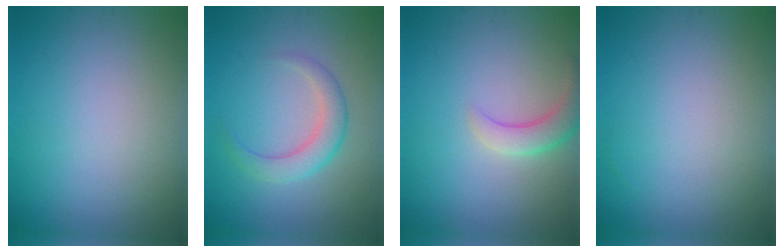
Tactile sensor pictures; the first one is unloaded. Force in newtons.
{"total": 2.8, "press": 2.8, "slide": 0.1}
{"total": 2.9, "press": 2.8, "slide": 0.3}
{"total": 0.0}